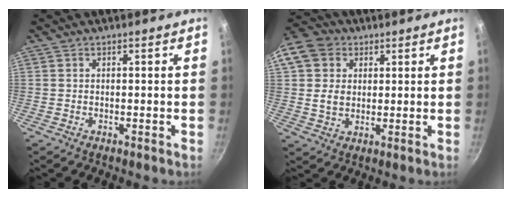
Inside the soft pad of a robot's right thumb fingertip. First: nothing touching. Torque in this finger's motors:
{"motor_torque": [0.25, 0.29, 0.72, -0.47, 0.25]}